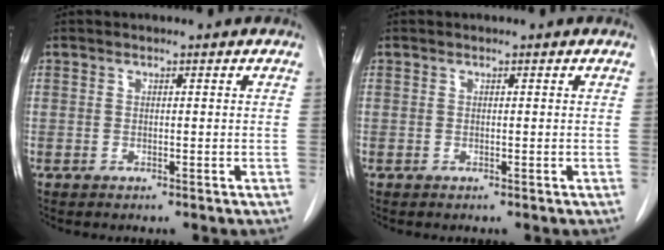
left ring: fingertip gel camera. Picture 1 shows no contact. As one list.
[{"total": 0.0}]